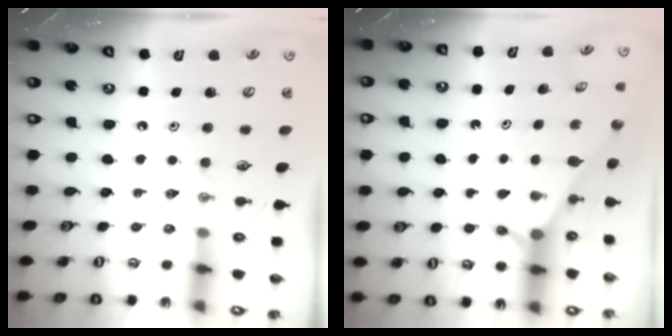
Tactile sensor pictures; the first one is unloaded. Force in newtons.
{"total": 2.7, "press": 2.7, "slide": 0.2}